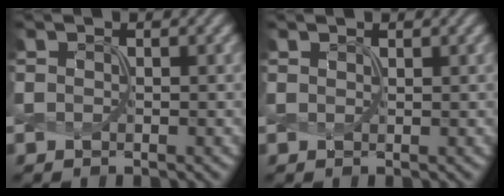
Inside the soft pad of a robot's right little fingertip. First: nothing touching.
{"total": 0.7, "force": [0.7, 0.1, 0.1], "torque": [-0.003, -0.004, 0.010]}